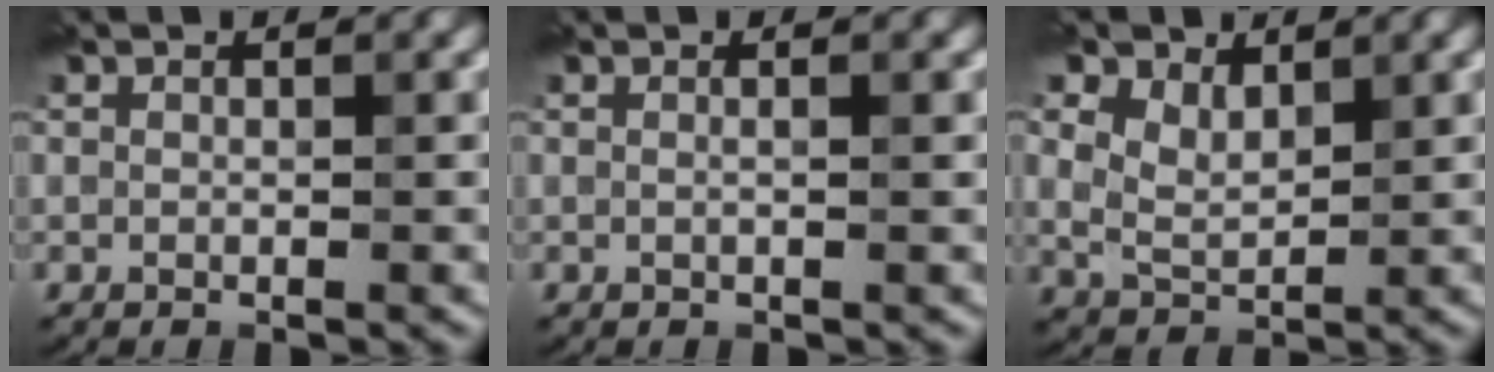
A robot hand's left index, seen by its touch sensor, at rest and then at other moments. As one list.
[{"total": 0.8, "force": [0.2, -0.2, 0.7], "torque": [-0.010, -0.006, 0.003]}, {"total": 5.5, "force": [2.9, 3.3, 3.3], "torque": [-0.091, 0.026, 0.037]}]